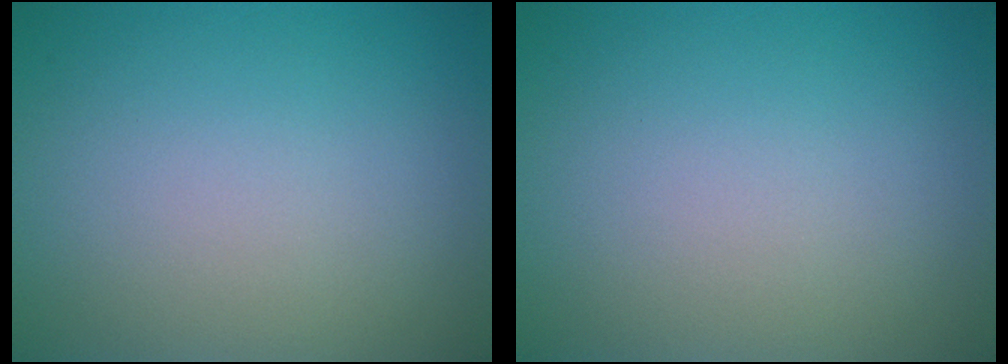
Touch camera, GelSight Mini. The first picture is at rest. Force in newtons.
{"total": 0.0}